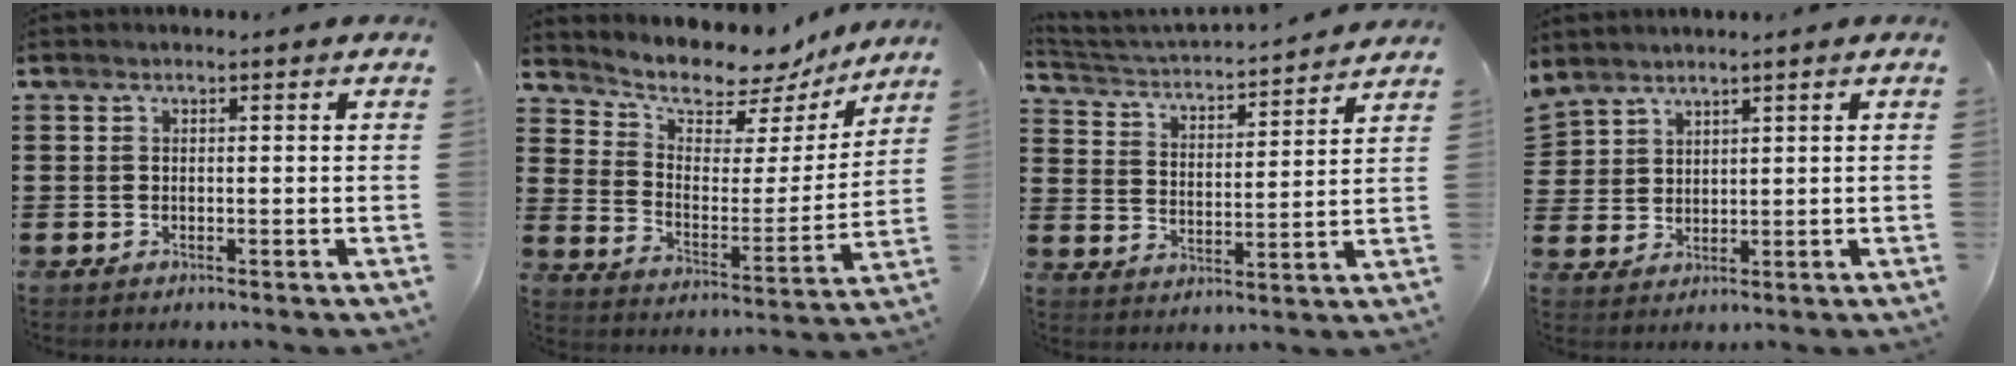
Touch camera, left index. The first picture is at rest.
{"total": 7.8, "force": [7.1, 2.7, 1.6], "torque": [-0.052, -0.064, 0.119]}
{"total": 2.9, "force": [2.8, 0.1, 0.5], "torque": [-0.031, -0.031, 0.038]}
{"total": 3.3, "force": [2.8, 1.7, -0.4], "torque": [-0.007, -0.002, 0.056]}